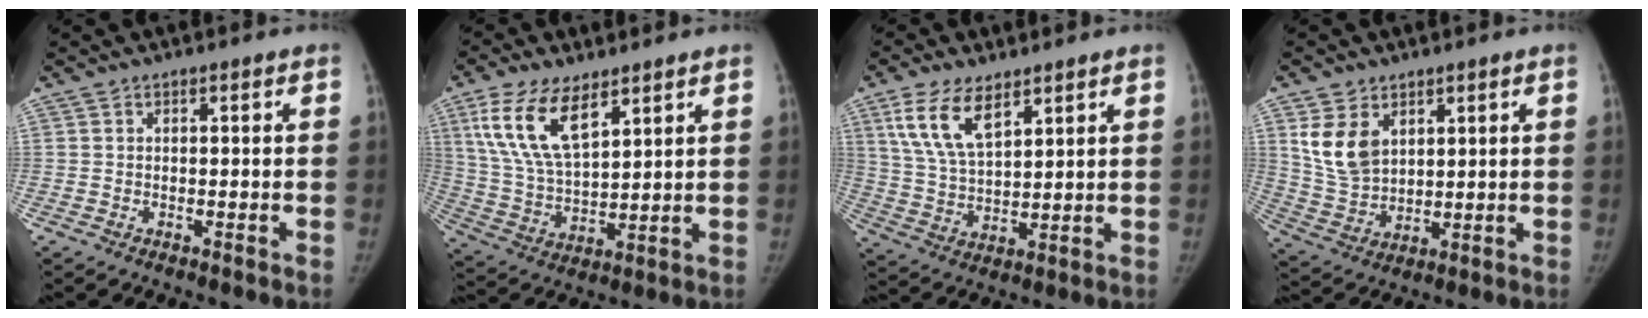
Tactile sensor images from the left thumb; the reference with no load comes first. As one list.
[{"total": 14.3, "force": [7.5, 6.5, 10.2], "torque": [-0.187, -0.025, 0.153]}, {"total": 11.1, "force": [6.1, 5.2, 7.6], "torque": [-0.139, -0.021, 0.129]}, {"total": 9.4, "force": [4.0, 6.4, 5.5], "torque": [-0.088, -0.018, 0.095]}]